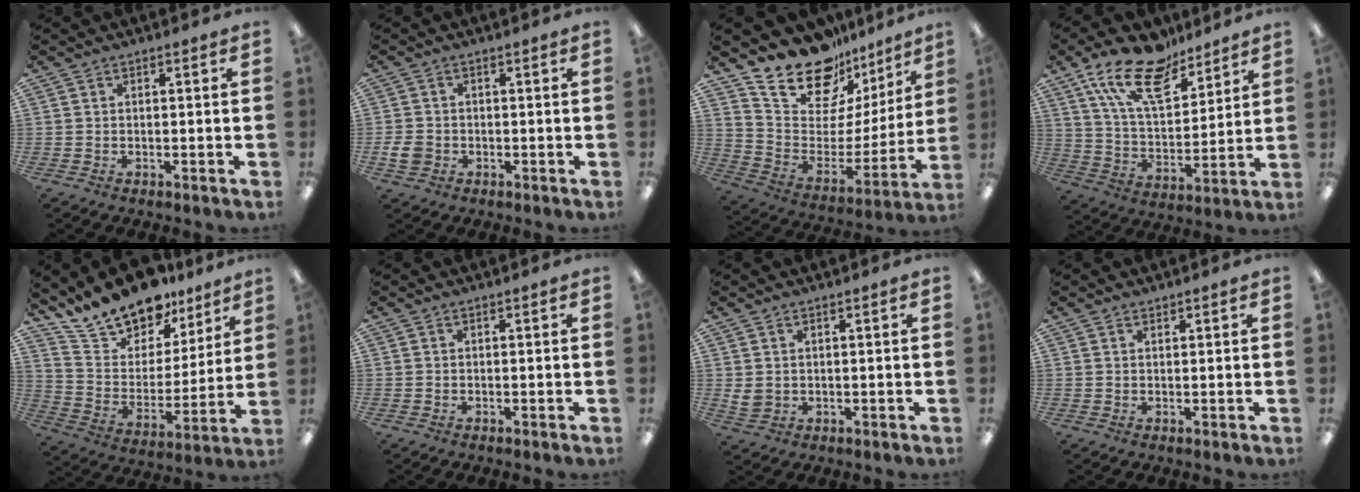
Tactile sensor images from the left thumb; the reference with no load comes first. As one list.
[{"total": 3.4, "force": [-0.7, 2.9, 1.6], "torque": [-0.032, 0.005, -0.013]}, {"total": 18.0, "force": [15.8, 7.4, 4.5], "torque": [-0.098, -0.137, 0.283]}, {"total": 18.1, "force": [12.8, 8.0, 10.0], "torque": [-0.187, -0.058, 0.230]}, {"total": 16.5, "force": [14.6, 7.0, 3.3], "torque": [-0.090, -0.115, 0.271]}, {"total": 0.0}, {"total": 3.0, "force": [1.4, 2.3, 1.4], "torque": [-0.029, -0.006, 0.024]}, {"total": 0.8, "force": [0.8, 0.2, 0.1], "torque": [-0.002, 0.000, 0.015]}]